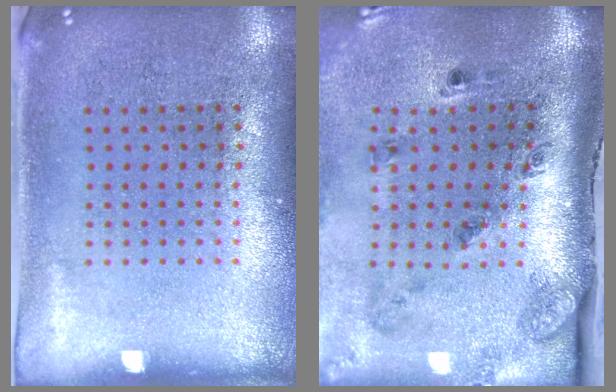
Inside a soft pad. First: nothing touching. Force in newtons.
{"total": 2.5, "press": 1.7, "slide": 1.8}